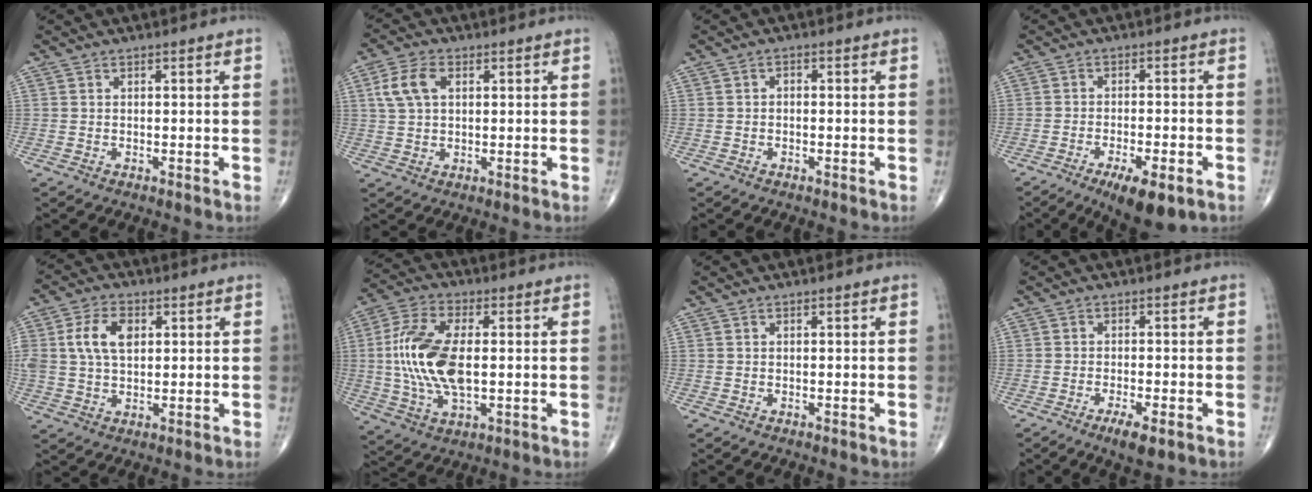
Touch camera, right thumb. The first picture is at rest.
{"total": 6.3, "force": [1.8, 3.9, 4.7], "torque": [-0.098, 0.009, 0.034]}
{"total": 1.1, "force": [-0.2, 0.7, 0.8], "torque": [-0.011, 0.007, -0.006]}
{"total": 9.3, "force": [-5.1, 2.7, 7.2], "torque": [-0.108, 0.003, -0.073]}
{"total": 8.4, "force": [1.9, 5.2, 6.3], "torque": [-0.121, 0.006, 0.037]}
{"total": 15.8, "force": [0.2, 7.8, 13.7], "torque": [-0.290, 0.004, 0.003]}
{"total": 0.0}
{"total": 4.4, "force": [-2.5, 1.0, 3.5], "torque": [-0.062, 0.000, -0.040]}